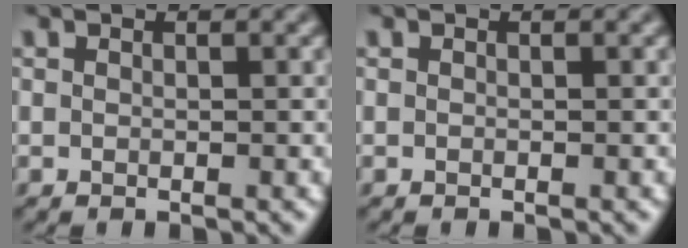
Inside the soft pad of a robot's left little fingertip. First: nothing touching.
{"total": 0.0}